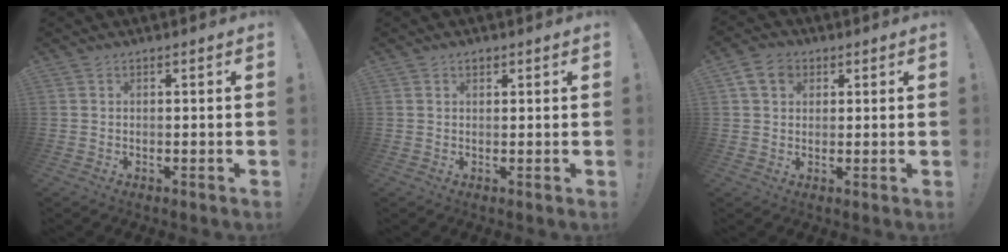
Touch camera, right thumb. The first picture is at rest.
{"total": 1.2, "force": [0.7, 0.7, 0.5], "torque": [-0.005, -0.002, 0.013]}
{"total": 6.5, "force": [2.8, 4.9, 3.1], "torque": [-0.048, 0.000, 0.055]}